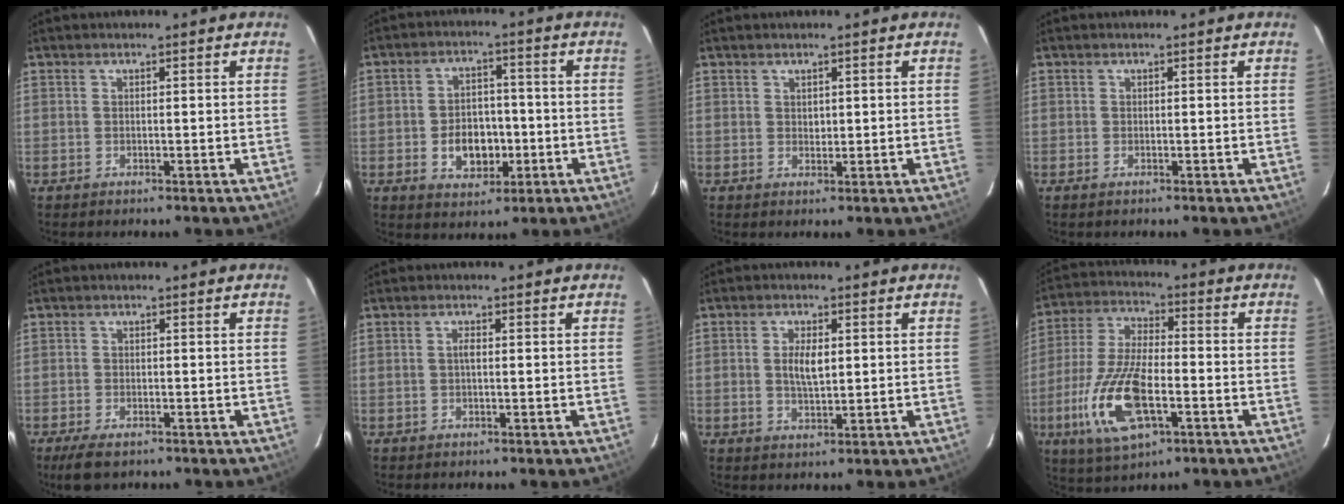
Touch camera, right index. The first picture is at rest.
{"total": 8.3, "force": [-2.3, 6.0, 5.2], "torque": [-0.103, 0.012, -0.025]}
{"total": 1.2, "force": [0.7, 1.0, 0.3], "torque": [-0.001, 0.003, 0.012]}
{"total": 0.5, "force": [-0.3, 0.3, 0.3], "torque": [-0.006, -0.003, -0.006]}
{"total": 4.8, "force": [-3.4, 2.0, 2.8], "torque": [-0.071, -0.018, -0.061]}
{"total": 1.1, "force": [-0.1, 0.4, 1.0], "torque": [-0.021, 0.004, -0.003]}
{"total": 4.4, "force": [0.6, 2.1, 3.8], "torque": [-0.069, 0.002, 0.013]}
{"total": 16.3, "force": [-5.7, 6.6, 13.7], "torque": [-0.299, -0.013, -0.106]}